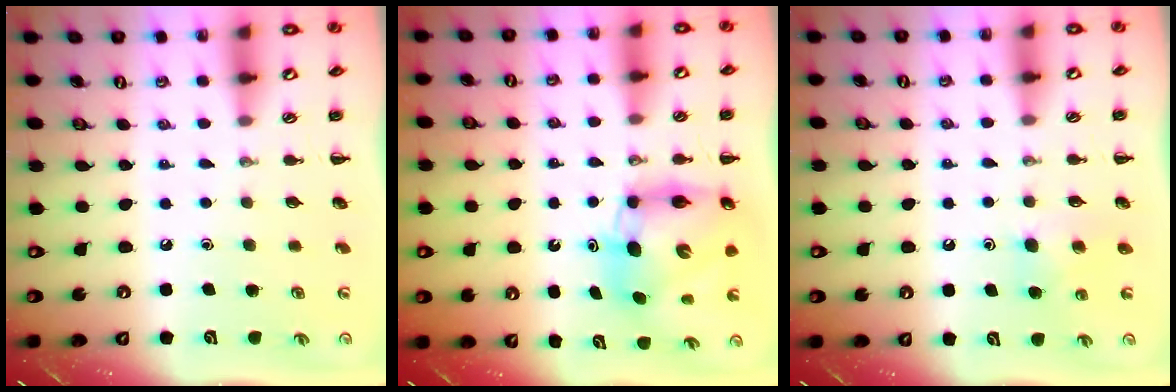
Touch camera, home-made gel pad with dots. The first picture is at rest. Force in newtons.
{"total": 7.6, "press": 7.3, "slide": 2.1}
{"total": 4.7, "press": 4.5, "slide": 1.5}